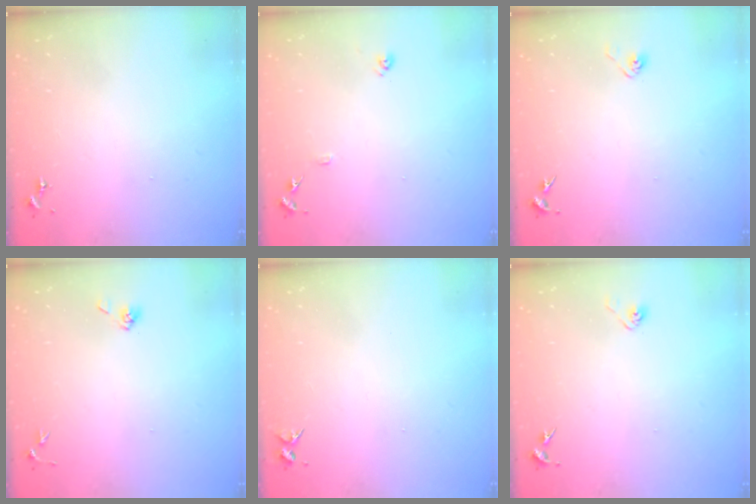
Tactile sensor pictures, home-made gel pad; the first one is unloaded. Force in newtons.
{"total": 8.3, "press": 8.3, "slide": 0.7}
{"total": 2.9, "press": 2.8, "slide": 0.8}
{"total": 4.2, "press": 3.9, "slide": 1.6}
{"total": 3.7, "press": 3.6, "slide": 0.4}
{"total": 2.9, "press": 2.8, "slide": 0.8}